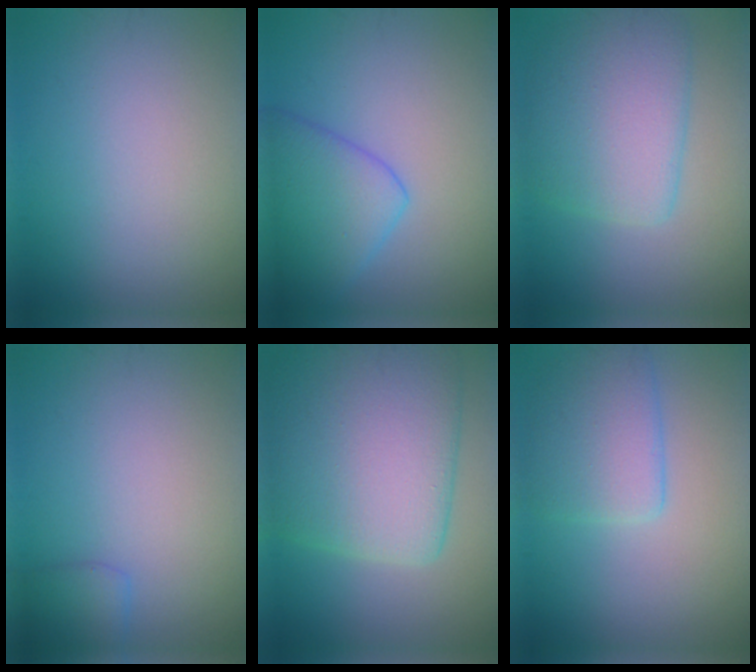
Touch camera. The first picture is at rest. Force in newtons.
{"total": 5.2, "press": 5.2, "slide": 0.2}
{"total": 7.0, "press": 7.0, "slide": 0.2}
{"total": 1.7, "press": 1.7, "slide": 0.1}
{"total": 12.2, "press": 12.2, "slide": 0.7}
{"total": 4.4, "press": 4.4, "slide": 0.2}